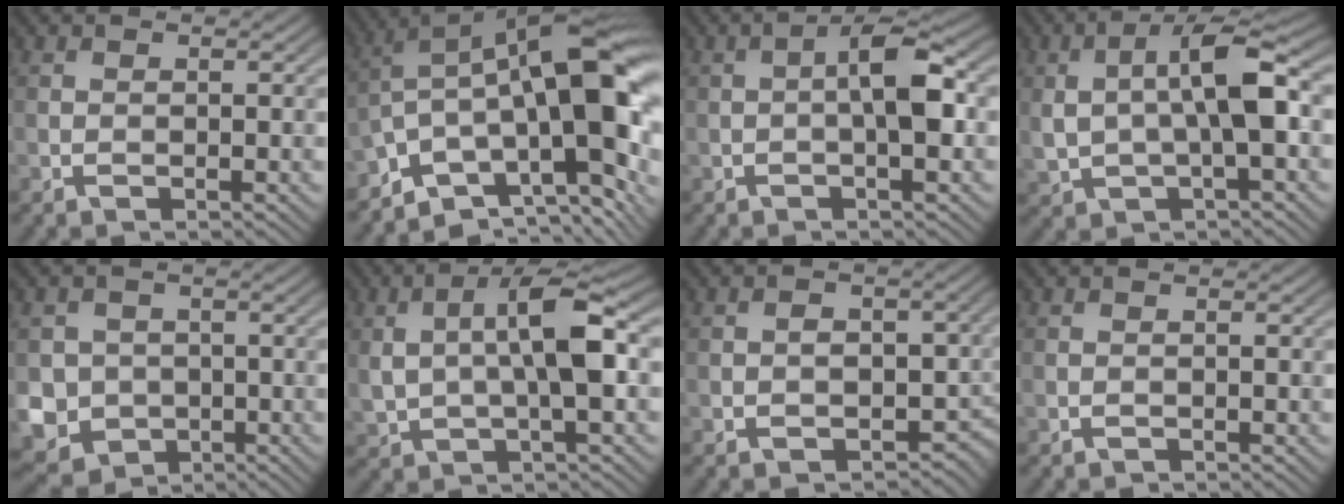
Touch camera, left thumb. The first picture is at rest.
{"total": 17.3, "force": [-1.7, 8.1, 15.2], "torque": [-0.238, 0.004, -0.032]}
{"total": 4.8, "force": [-0.4, 1.2, 4.6], "torque": [-0.078, 0.015, -0.015]}
{"total": 9.1, "force": [0.9, 3.8, 8.2], "torque": [-0.164, 0.009, 0.017]}
{"total": 6.8, "force": [-1.6, 6.3, 2.0], "torque": [-0.059, -0.023, -0.047]}
{"total": 8.9, "force": [1.3, 3.3, 8.1], "torque": [-0.161, 0.010, 0.021]}
{"total": 5.3, "force": [-1.5, 3.6, 3.5], "torque": [-0.046, -0.014, -0.022]}
{"total": 0.0}